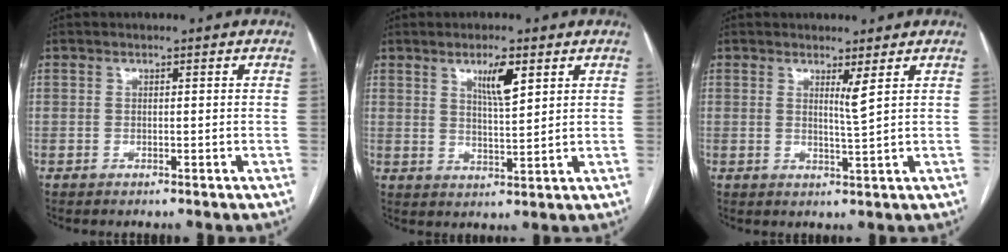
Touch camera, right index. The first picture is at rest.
{"total": 5.2, "force": [2.8, 0.8, 4.4], "torque": [-0.077, -0.005, 0.049]}
{"total": 2.3, "force": [1.2, -0.6, 1.8], "torque": [-0.033, -0.016, 0.023]}